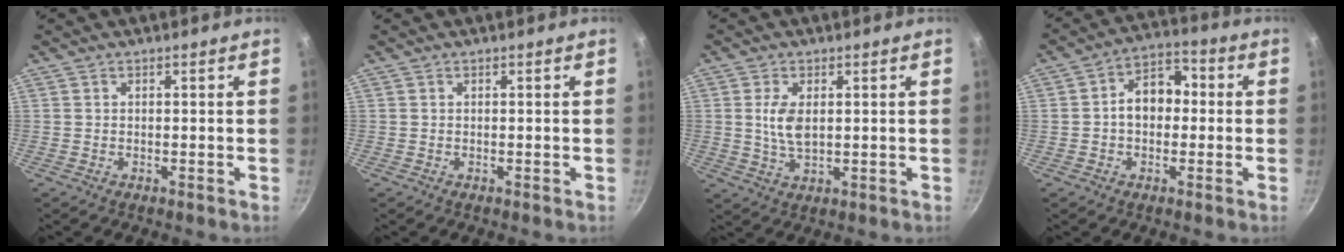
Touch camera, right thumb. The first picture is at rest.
{"total": 0.0}
{"total": 5.4, "force": [0.9, 2.8, 4.5], "torque": [-0.090, -0.008, 0.019]}
{"total": 9.1, "force": [-0.1, 6.6, 6.2], "torque": [-0.053, 0.031, -0.015]}